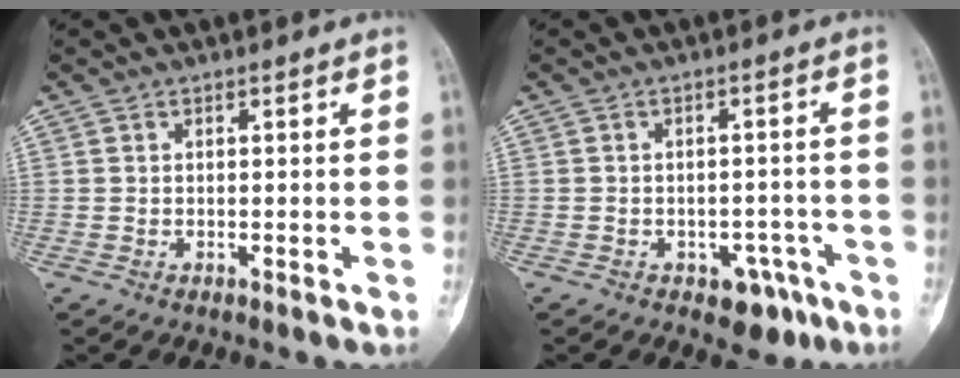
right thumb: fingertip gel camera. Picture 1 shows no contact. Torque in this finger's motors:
{"motor_torque": [0.42, 0.24, 0.26, -0.22, -0.07]}